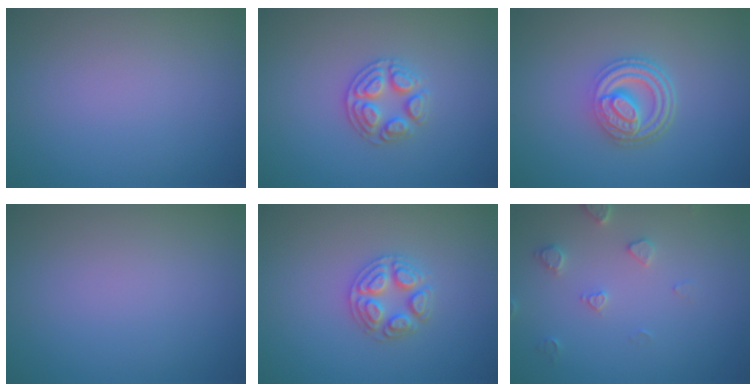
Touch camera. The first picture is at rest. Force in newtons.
{"total": 2.9, "press": 2.7, "slide": 1.0}
{"total": 4.8, "press": 3.6, "slide": 3.2}
{"total": 0.0}
{"total": 3.4, "press": 3.4, "slide": 0.5}
{"total": 2.2, "press": 2.2, "slide": 0.4}